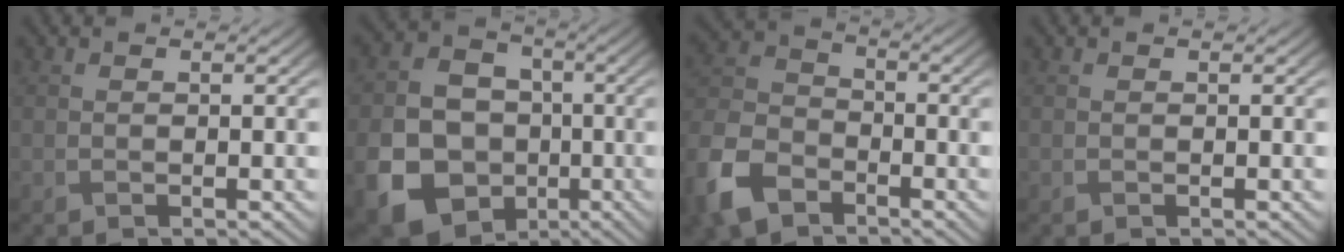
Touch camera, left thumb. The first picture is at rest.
{"total": 16.6, "force": [-5.2, 14.1, 7.0], "torque": [-0.182, -0.072, -0.098]}
{"total": 10.2, "force": [-6.2, 6.4, 5.0], "torque": [-0.137, -0.020, -0.142]}
{"total": 0.0}